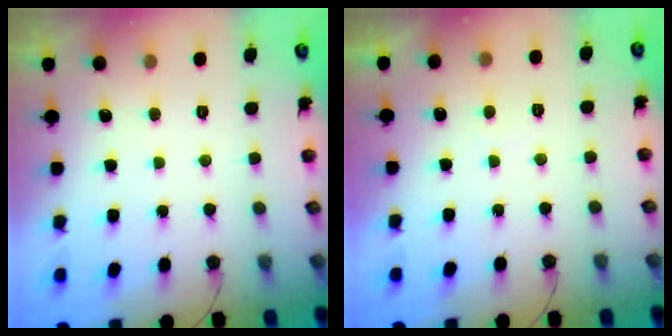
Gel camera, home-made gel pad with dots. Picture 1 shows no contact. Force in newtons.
{"total": 0.6, "press": 0.4, "slide": 0.4}